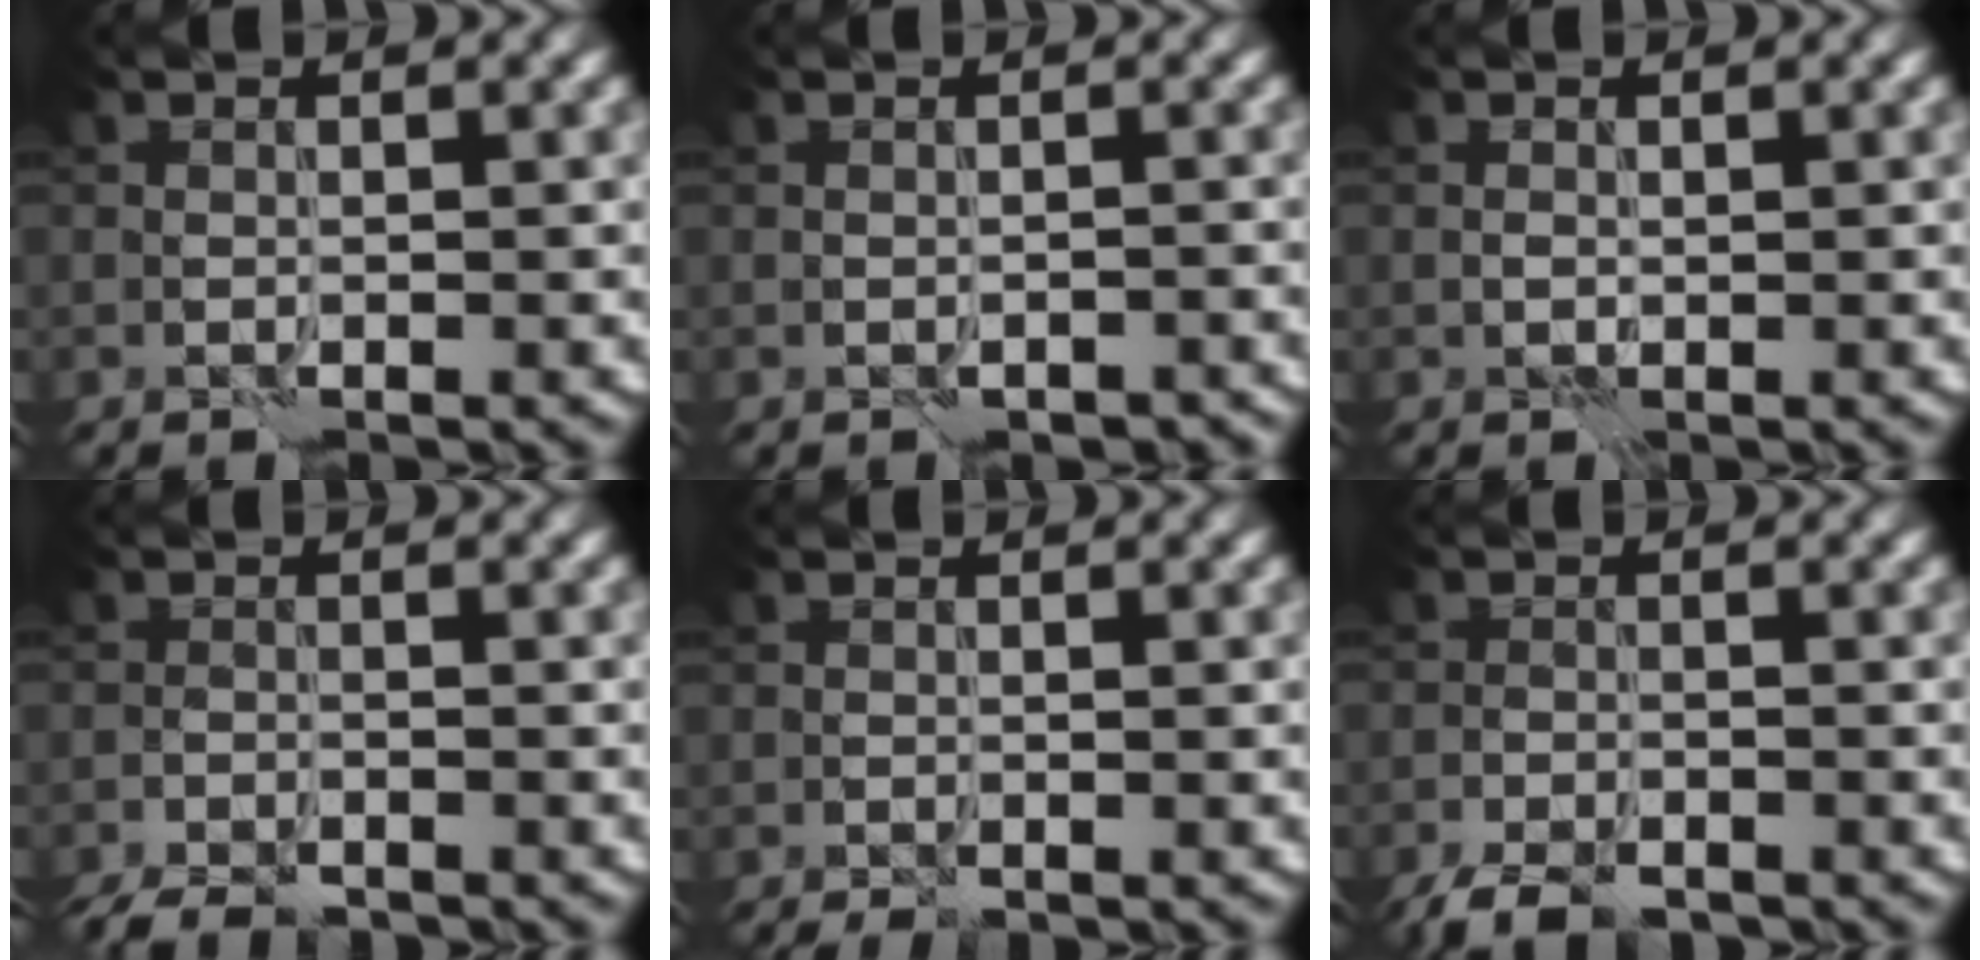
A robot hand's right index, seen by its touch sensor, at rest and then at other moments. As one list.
[{"total": 1.6, "force": [-1.2, 0.8, 0.6], "torque": [-0.010, 0.002, -0.015]}, {"total": 0.0}, {"total": 3.9, "force": [-3.4, 1.1, 1.4], "torque": [-0.024, -0.015, -0.065]}, {"total": 1.0, "force": [-0.9, 0.2, 0.5], "torque": [-0.018, -0.002, -0.016]}, {"total": 4.0, "force": [-3.2, 1.5, 1.8], "torque": [-0.027, -0.010, -0.064]}]